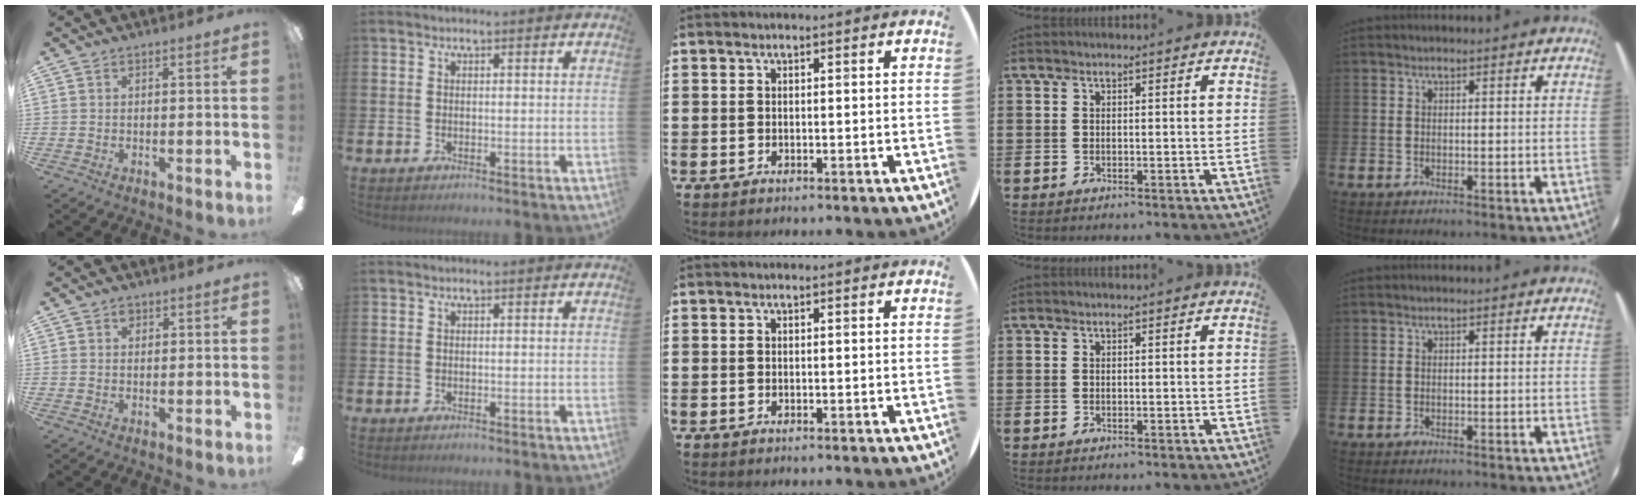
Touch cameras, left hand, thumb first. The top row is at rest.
{"thumb": {"total": 1.4, "force": [0.9, 1.0, 0.6], "torque": [-0.005, 0.000, 0.014]}}